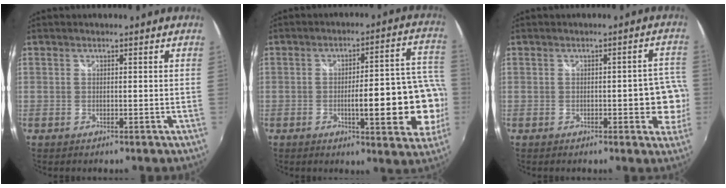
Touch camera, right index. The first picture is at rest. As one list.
[{"total": 16.0, "force": [-4.2, 3.5, 15.1], "torque": [-0.200, 0.007, -0.051]}, {"total": 6.2, "force": [-1.5, 2.5, 5.5], "torque": [-0.064, 0.002, -0.013]}]